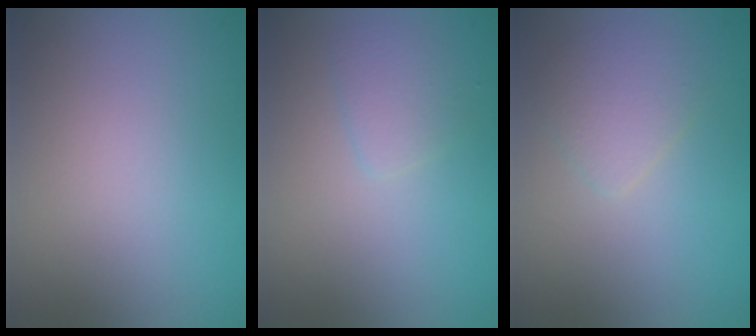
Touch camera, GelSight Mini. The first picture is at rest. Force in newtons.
{"total": 1.4, "press": 1.4, "slide": 0.1}
{"total": 1.9, "press": 1.9, "slide": 0.1}